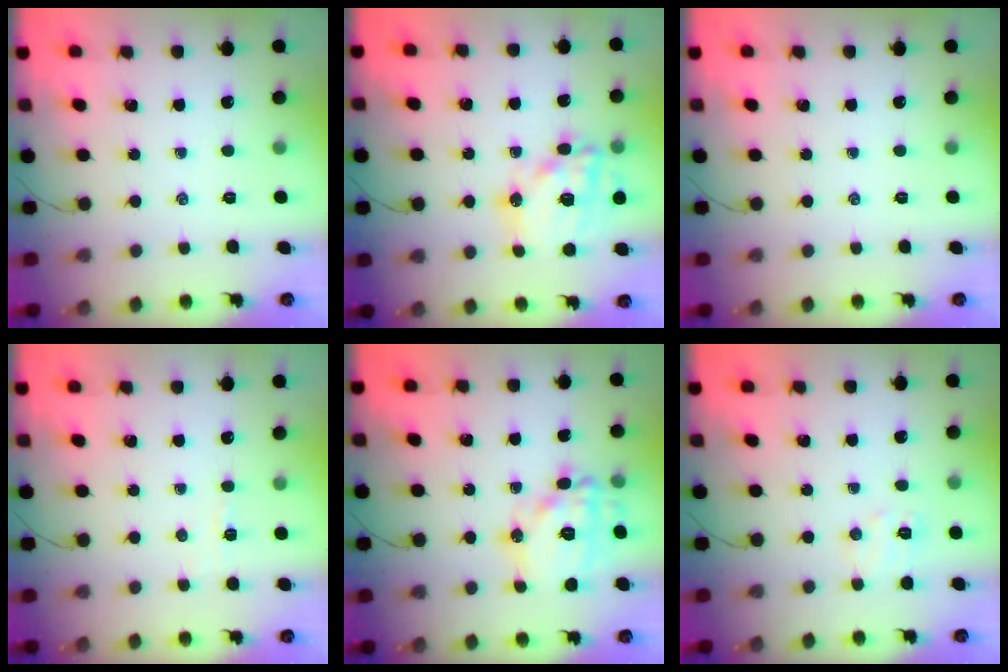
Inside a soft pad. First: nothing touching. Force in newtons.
{"total": 18.8, "press": 18.3, "slide": 3.9}
{"total": 0.0}
{"total": 2.8, "press": 2.7, "slide": 0.9}
{"total": 15.8, "press": 15.8, "slide": 0.6}
{"total": 5.6, "press": 5.5, "slide": 1.1}